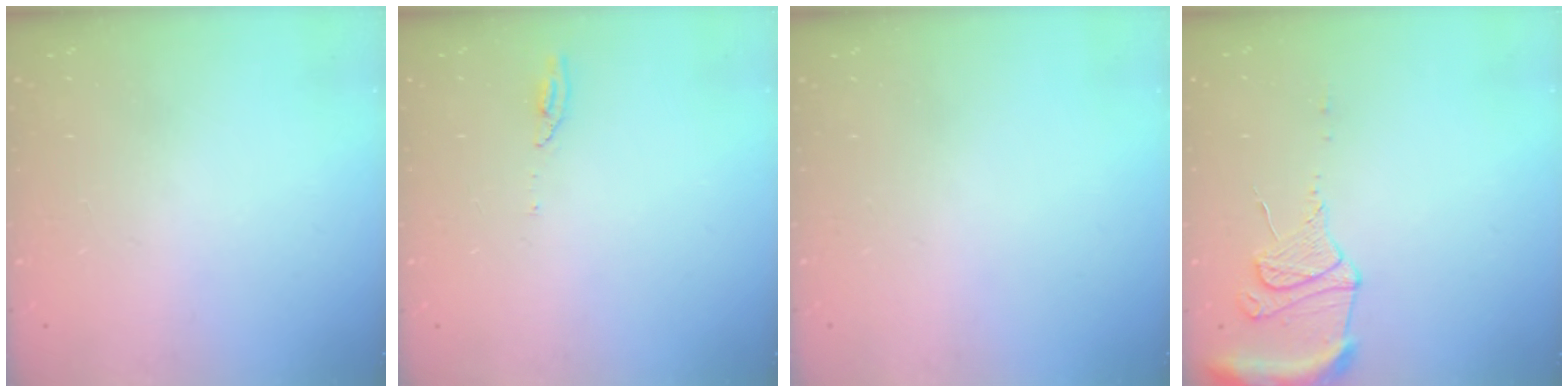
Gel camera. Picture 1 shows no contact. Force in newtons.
{"total": 3.7, "press": 3.7, "slide": 0.5}
{"total": 0.0}
{"total": 11.4, "press": 11.3, "slide": 1.2}